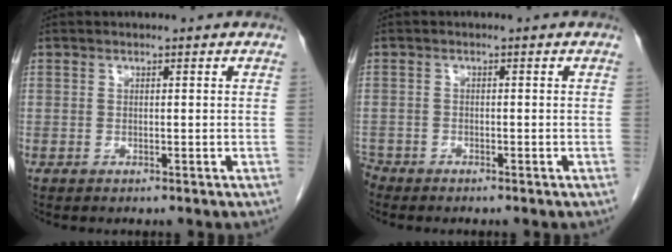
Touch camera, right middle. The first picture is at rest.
{"total": 2.1, "force": [-2.0, 0.8, 0.0], "torque": [0.001, -0.002, -0.036]}